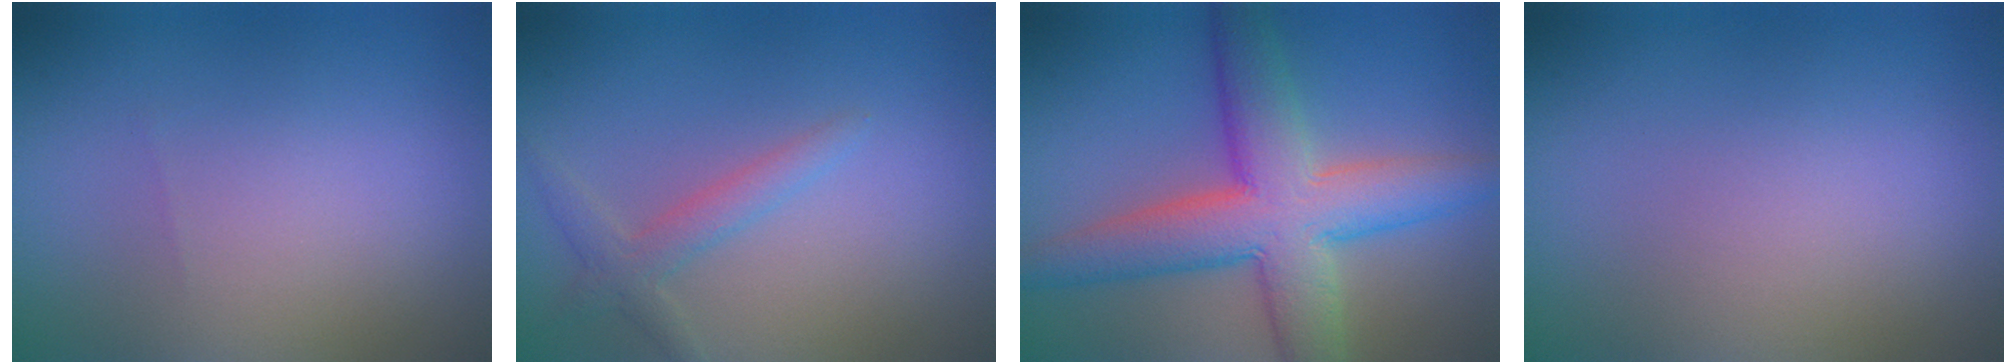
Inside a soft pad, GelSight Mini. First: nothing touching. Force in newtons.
{"total": 2.2, "press": 2.2, "slide": 0.1}
{"total": 8.4, "press": 8.4, "slide": 0.4}
{"total": 0.0}